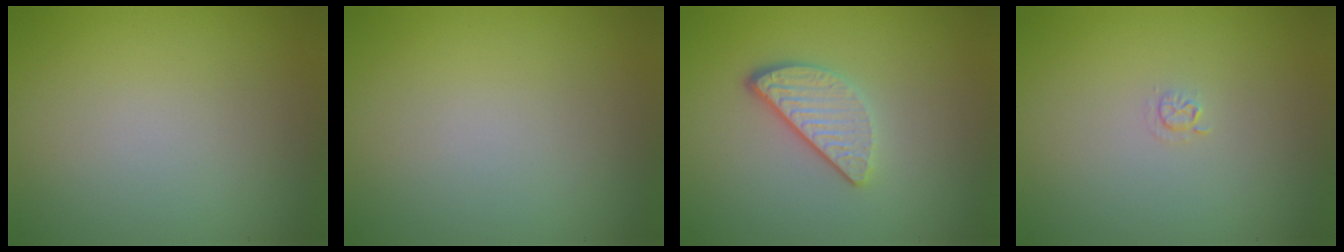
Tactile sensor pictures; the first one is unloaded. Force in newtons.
{"total": 0.0}
{"total": 3.3, "press": 2.6, "slide": 2.0}
{"total": 0.7, "press": 0.3, "slide": 0.6}